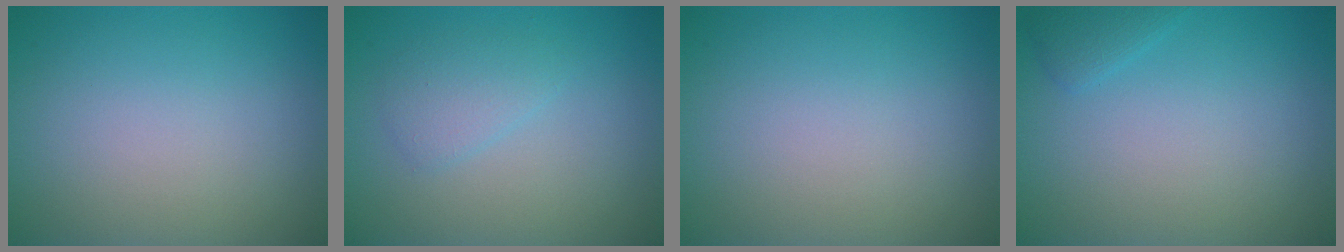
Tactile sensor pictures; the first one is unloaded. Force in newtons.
{"total": 1.7, "press": 1.7, "slide": 0.1}
{"total": 0.0}
{"total": 1.1, "press": 1.1, "slide": 0.0}